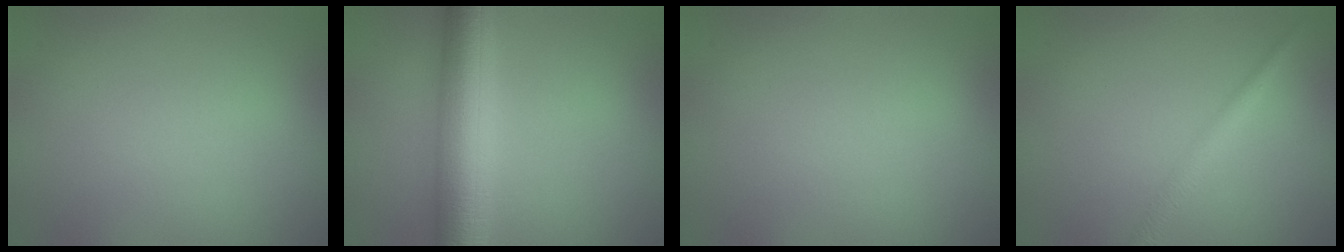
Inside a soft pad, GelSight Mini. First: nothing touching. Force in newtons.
{"total": 7.9, "press": 7.8, "slide": 0.2}
{"total": 0.0}
{"total": 1.9, "press": 1.9, "slide": 0.0}